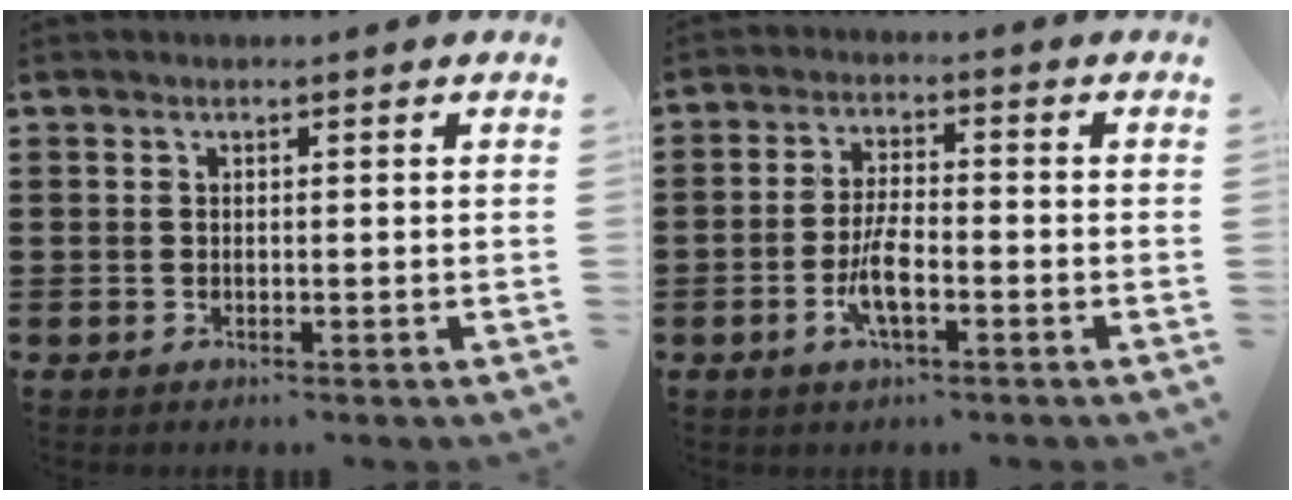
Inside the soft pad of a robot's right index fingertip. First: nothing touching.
{"total": 5.8, "force": [-2.2, 1.7, 5.0], "torque": [-0.109, -0.005, -0.046]}